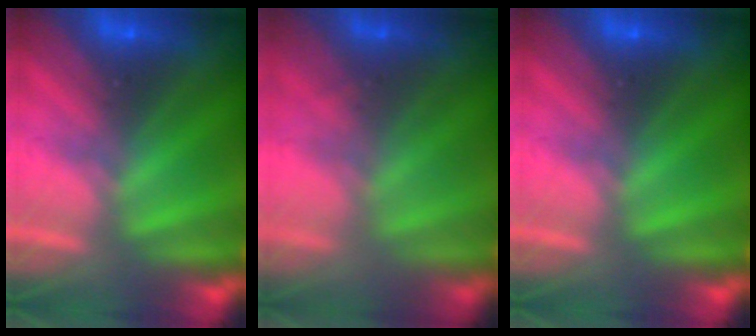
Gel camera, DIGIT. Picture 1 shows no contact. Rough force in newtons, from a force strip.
{"total": 1.8}
{"total": 0.0}